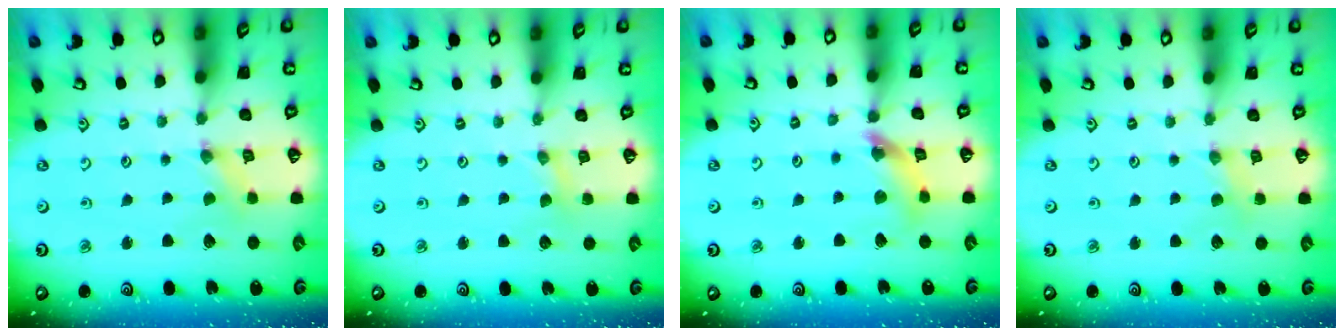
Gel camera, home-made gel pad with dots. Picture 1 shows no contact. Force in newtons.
{"total": 0.7, "press": 0.7, "slide": 0.2}
{"total": 9.2, "press": 9.2, "slide": 0.8}
{"total": 1.5, "press": 1.4, "slide": 0.3}